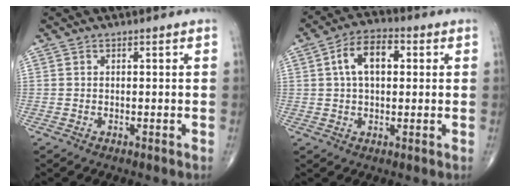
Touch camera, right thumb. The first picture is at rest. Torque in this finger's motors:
{"motor_torque": [0.37, 2.50, 1.19, 0.48, 0.05]}